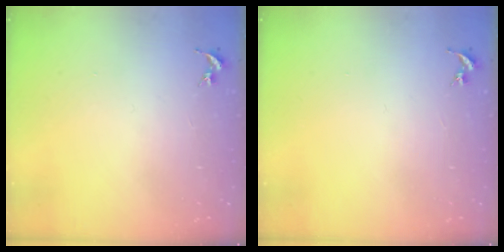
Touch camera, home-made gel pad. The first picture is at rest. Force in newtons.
{"total": 0.0}